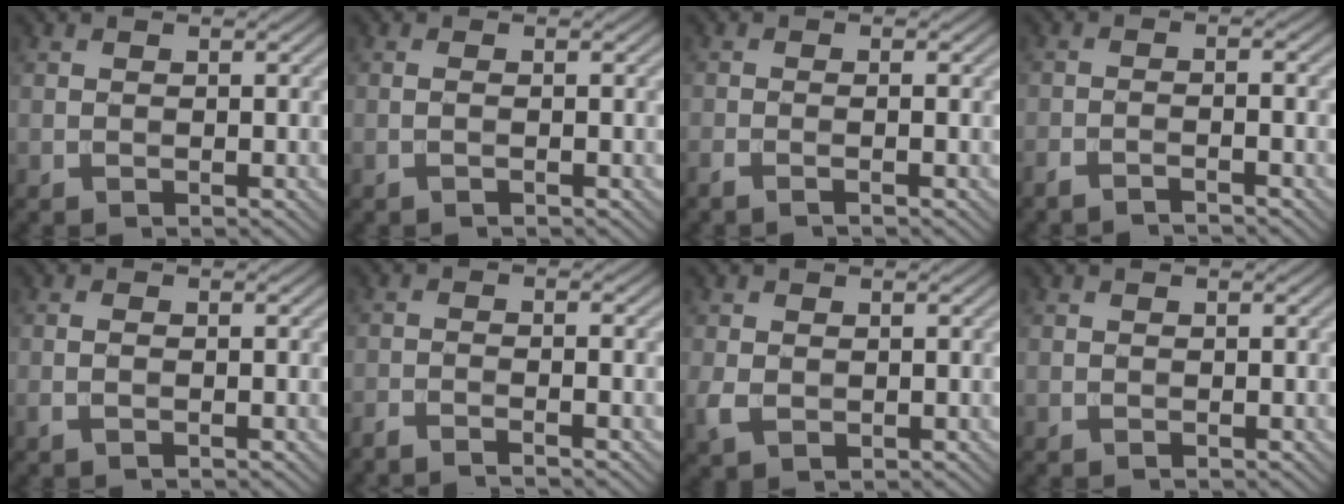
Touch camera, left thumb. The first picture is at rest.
{"total": 1.0, "force": [-0.3, 0.0, 0.9], "torque": [-0.018, 0.004, -0.011]}
{"total": 1.5, "force": [-0.8, 0.0, 1.2], "torque": [-0.020, 0.004, -0.024]}
{"total": 2.9, "force": [-2.2, 0.2, 1.8], "torque": [-0.026, 0.002, -0.053]}
{"total": 1.1, "force": [-0.4, 0.2, 1.0], "torque": [-0.023, 0.001, -0.009]}
{"total": 2.9, "force": [-2.2, 0.2, 1.8], "torque": [-0.021, 0.000, -0.053]}
{"total": 2.3, "force": [-0.2, 1.6, 1.7], "torque": [-0.045, -0.005, 0.001]}
{"total": 0.0}